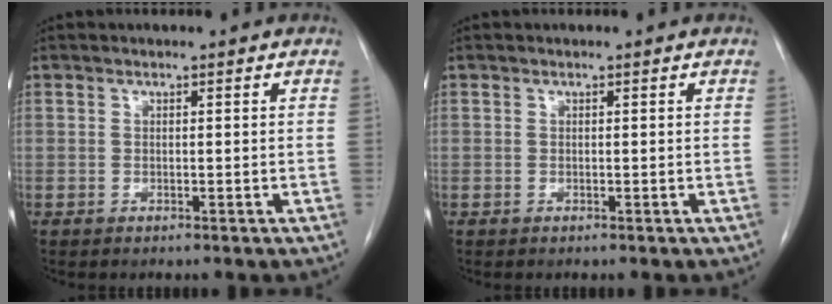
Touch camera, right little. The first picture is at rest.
{"total": 0.0}